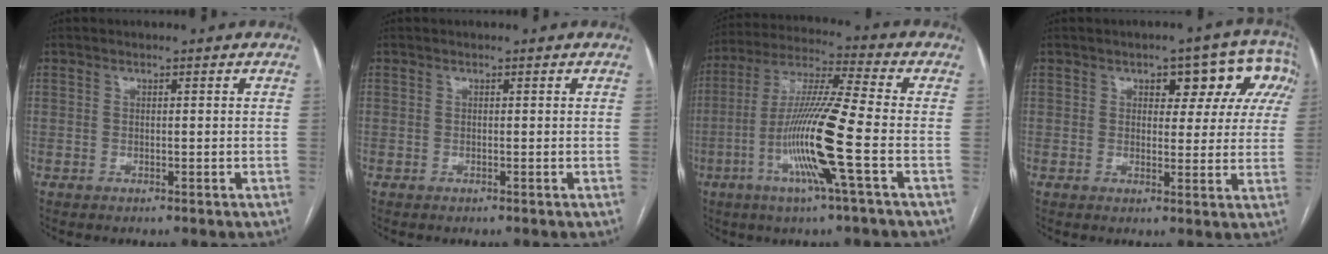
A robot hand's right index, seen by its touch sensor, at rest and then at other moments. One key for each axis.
{"total": 0.0}
{"total": 14.6, "fx": -4.3, "fy": -1.0, "fz": 13.9, "tx": -0.276, "ty": -0.010, "tz": -0.091}
{"total": 9.3, "fx": 3.8, "fy": 5.0, "fz": 6.8, "tx": -0.058, "ty": 0.029, "tz": 0.040}